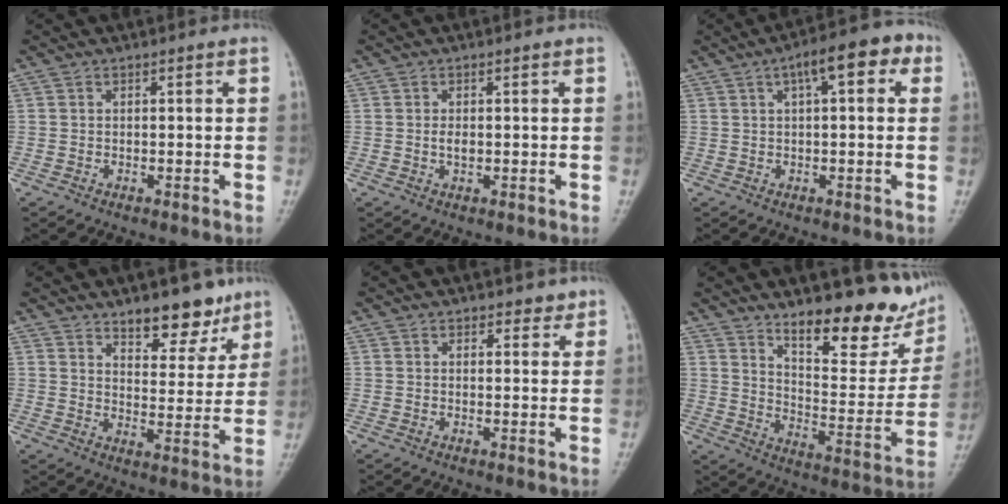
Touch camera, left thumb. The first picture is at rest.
{"total": 1.4, "force": [-0.1, 0.7, 1.2], "torque": [-0.016, 0.000, -0.003]}
{"total": 9.5, "force": [3.5, 3.6, 8.1], "torque": [-0.101, 0.024, 0.041]}
{"total": 9.8, "force": [7.2, 4.3, 5.0], "torque": [-0.035, -0.050, 0.111]}
{"total": 2.5, "force": [2.0, 1.4, 0.7], "torque": [0.014, -0.011, 0.023]}
{"total": 18.4, "force": [13.0, 6.4, 11.3], "torque": [-0.104, -0.091, 0.196]}